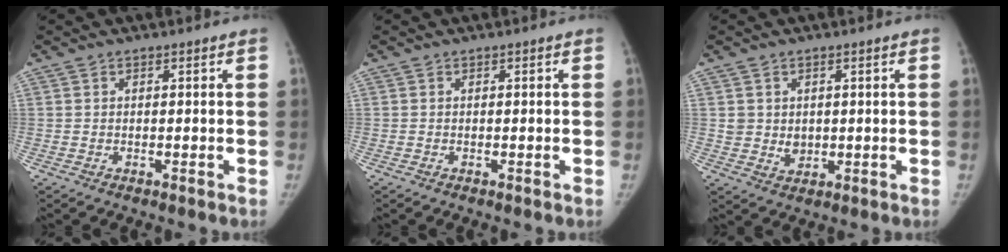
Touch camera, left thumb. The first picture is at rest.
{"total": 0.0}
{"total": 3.3, "force": [0.5, 3.1, 1.2], "torque": [-0.009, -0.008, 0.019]}